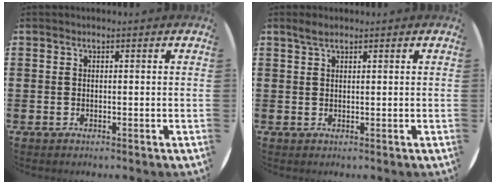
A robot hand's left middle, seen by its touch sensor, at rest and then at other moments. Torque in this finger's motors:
{"motor_torque": [0.52, -0.36, 0.05, 0.00]}